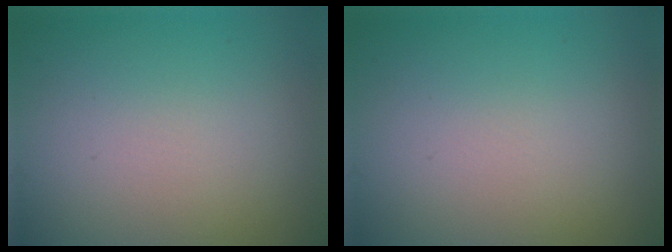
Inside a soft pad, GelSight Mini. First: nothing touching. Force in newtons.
{"total": 0.0}